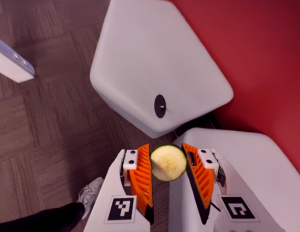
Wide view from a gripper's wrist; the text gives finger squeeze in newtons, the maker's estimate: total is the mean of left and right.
{"total": 11.6, "left": 12.3, "right": 10.9}